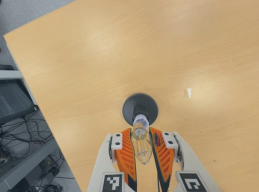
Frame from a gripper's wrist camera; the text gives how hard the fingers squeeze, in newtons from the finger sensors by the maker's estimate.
{"total": 22.6, "left": 24.4, "right": 20.9}